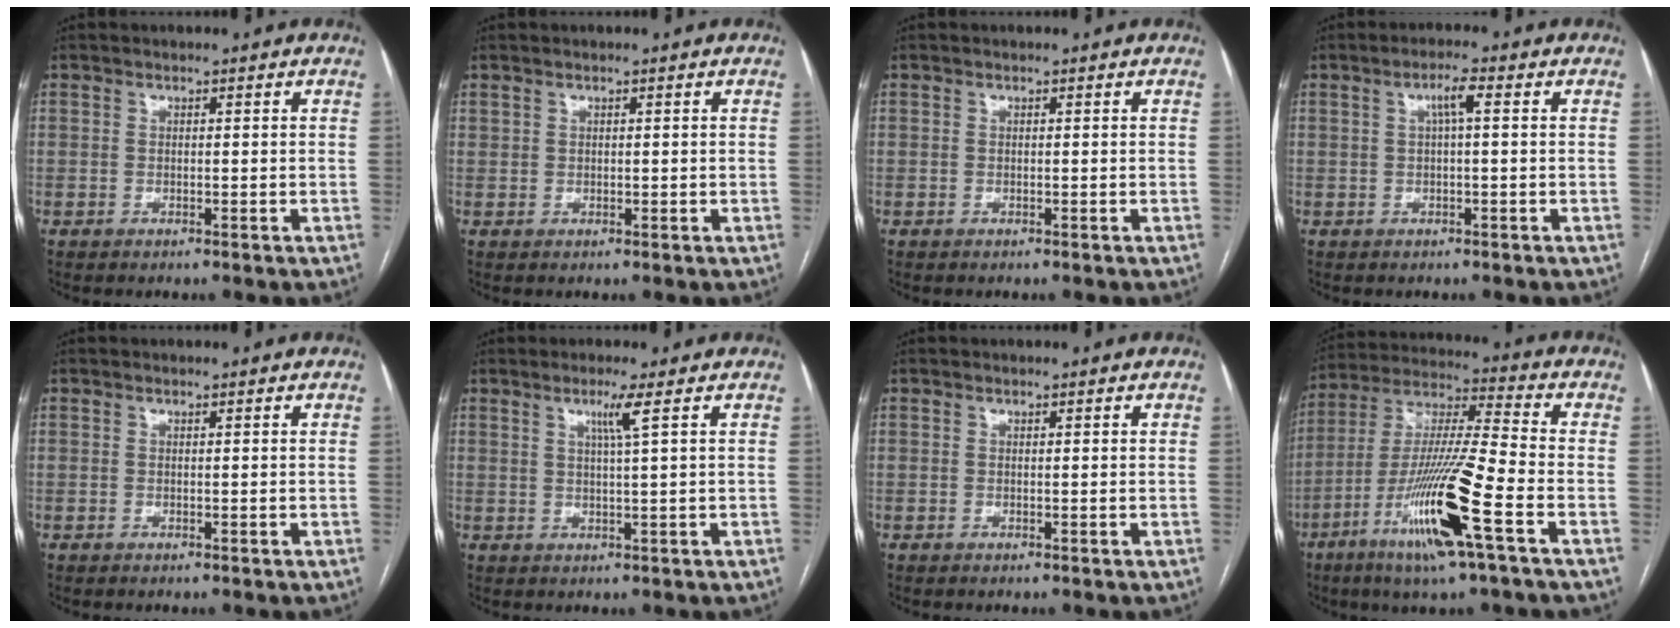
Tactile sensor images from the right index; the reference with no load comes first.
{"total": 0.7, "force": [0.5, 0.4, 0.0], "torque": [0.005, 0.000, 0.011]}
{"total": 0.0}
{"total": 2.9, "force": [0.7, 0.3, 2.8], "torque": [-0.054, 0.008, 0.012]}
{"total": 0.0}
{"total": 3.0, "force": [1.3, -0.9, 2.6], "torque": [-0.053, -0.004, 0.027]}
{"total": 0.0}
{"total": 17.1, "force": [-7.5, 0.0, 15.4], "torque": [-0.317, -0.022, -0.139]}